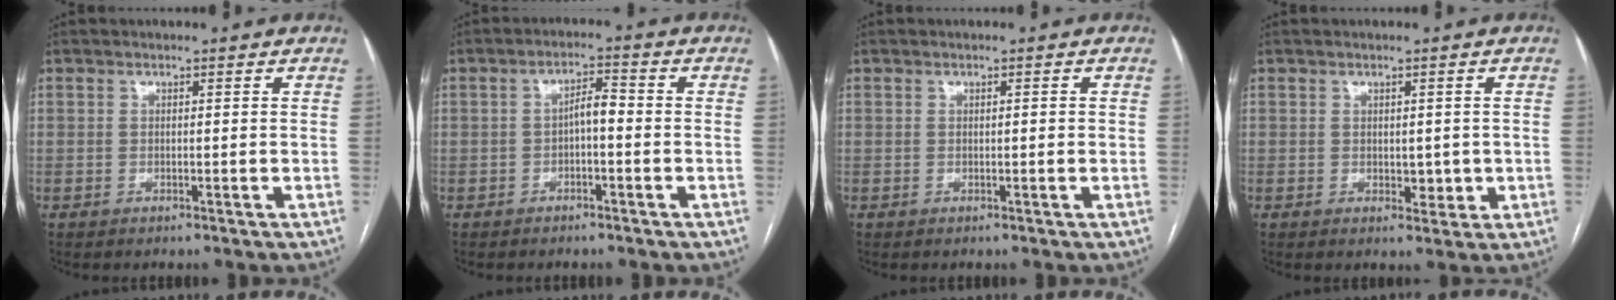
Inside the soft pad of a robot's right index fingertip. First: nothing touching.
{"total": 3.3, "force": [-0.6, 1.0, 3.1], "torque": [-0.049, 0.014, -0.008]}
{"total": 0.7, "force": [0.1, 0.1, 0.7], "torque": [-0.012, 0.001, 0.003]}
{"total": 2.8, "force": [-0.1, 1.8, 2.1], "torque": [-0.022, -0.001, 0.007]}